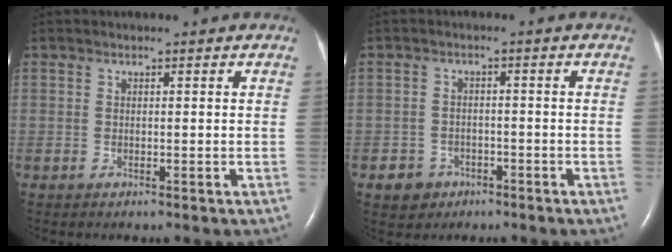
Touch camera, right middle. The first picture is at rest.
{"total": 3.5, "force": [-2.0, 2.9, 0.4], "torque": [-0.003, 0.012, -0.026]}